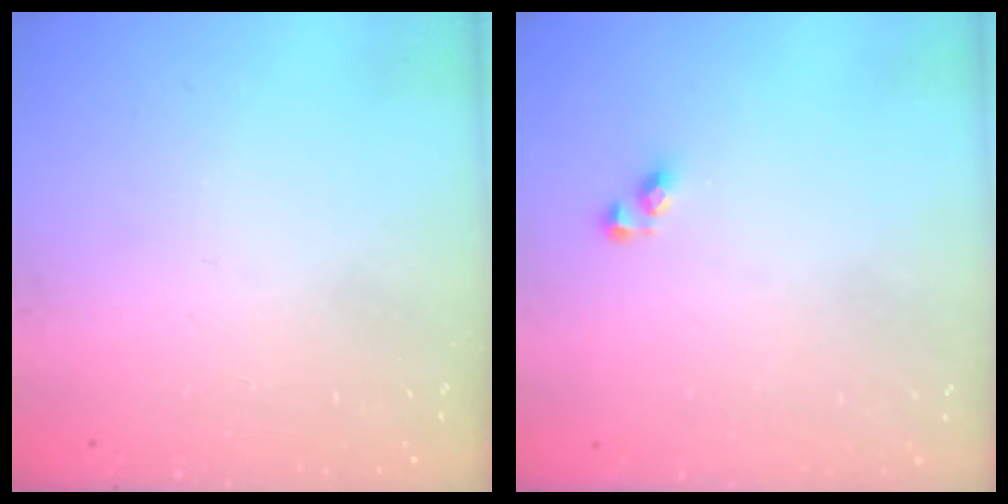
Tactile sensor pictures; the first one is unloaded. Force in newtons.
{"total": 3.7, "press": 3.7, "slide": 0.1}